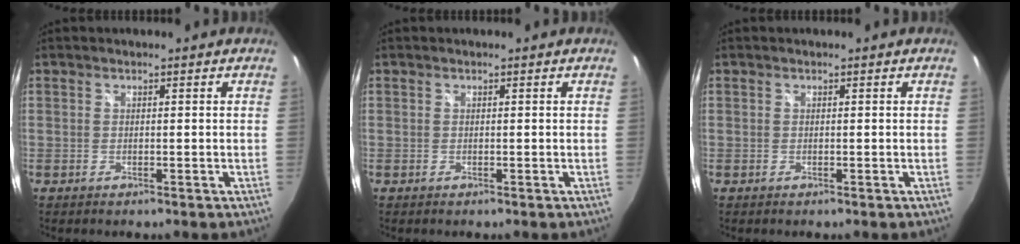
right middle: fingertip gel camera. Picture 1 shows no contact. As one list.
[{"total": 0.0}, {"total": 0.0}]